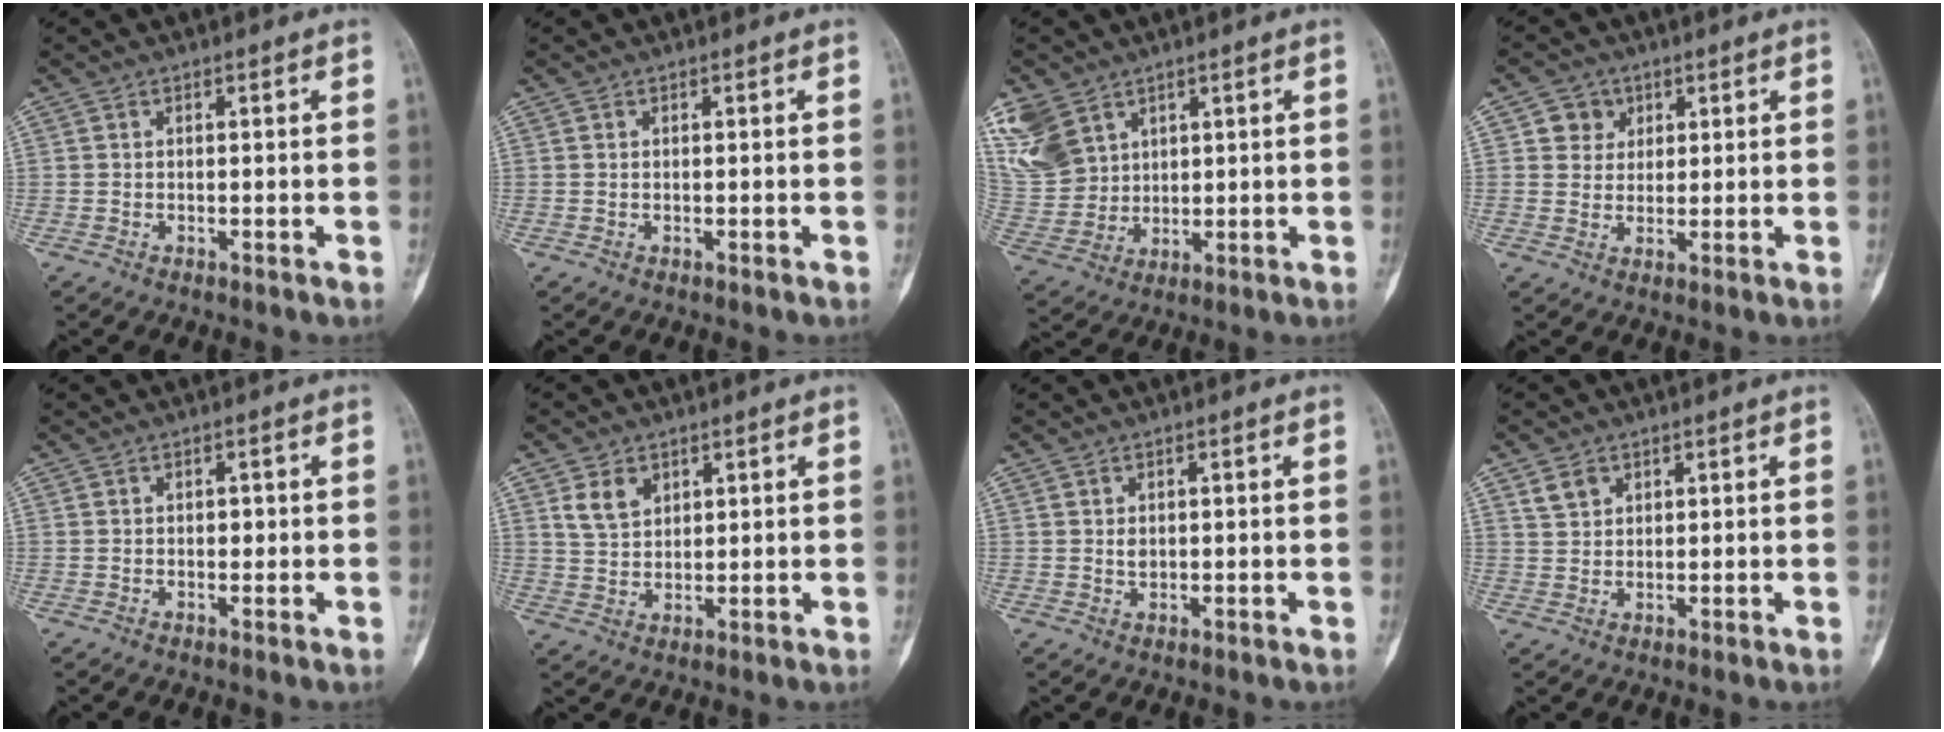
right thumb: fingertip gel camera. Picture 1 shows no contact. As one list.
[{"total": 0.0}, {"total": 12.9, "force": [7.2, 9.2, 5.3], "torque": [-0.107, -0.016, 0.165]}, {"total": 4.6, "force": [1.8, 4.1, 0.8], "torque": [0.012, -0.003, 0.027]}, {"total": 1.2, "force": [0.2, 0.9, 0.8], "torque": [-0.007, 0.002, 0.002]}, {"total": 5.4, "force": [2.7, 3.7, 2.7], "torque": [-0.035, -0.013, 0.057]}, {"total": 1.4, "force": [0.4, 1.0, 1.0], "torque": [-0.014, -0.003, 0.011]}, {"total": 3.3, "force": [1.9, 2.4, 1.2], "torque": [-0.011, -0.008, 0.041]}]